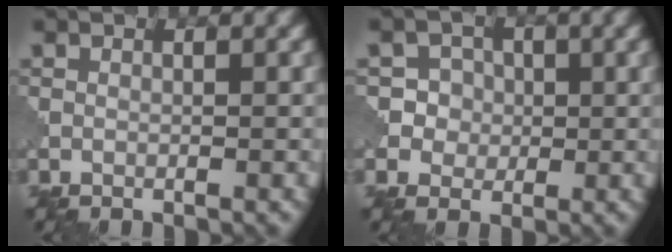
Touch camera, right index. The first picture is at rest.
{"total": 4.5, "force": [0.4, 4.3, 1.2], "torque": [-0.008, 0.023, 0.000]}